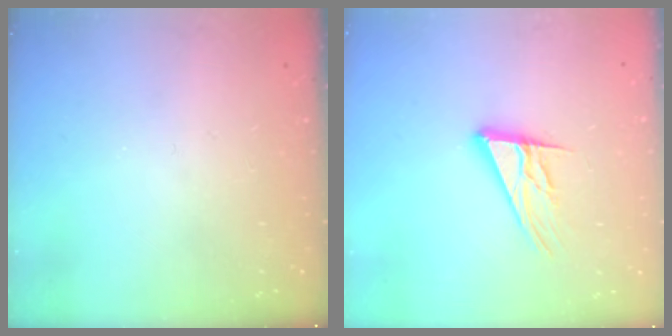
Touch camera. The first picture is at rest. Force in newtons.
{"total": 13.1, "press": 12.9, "slide": 2.5}